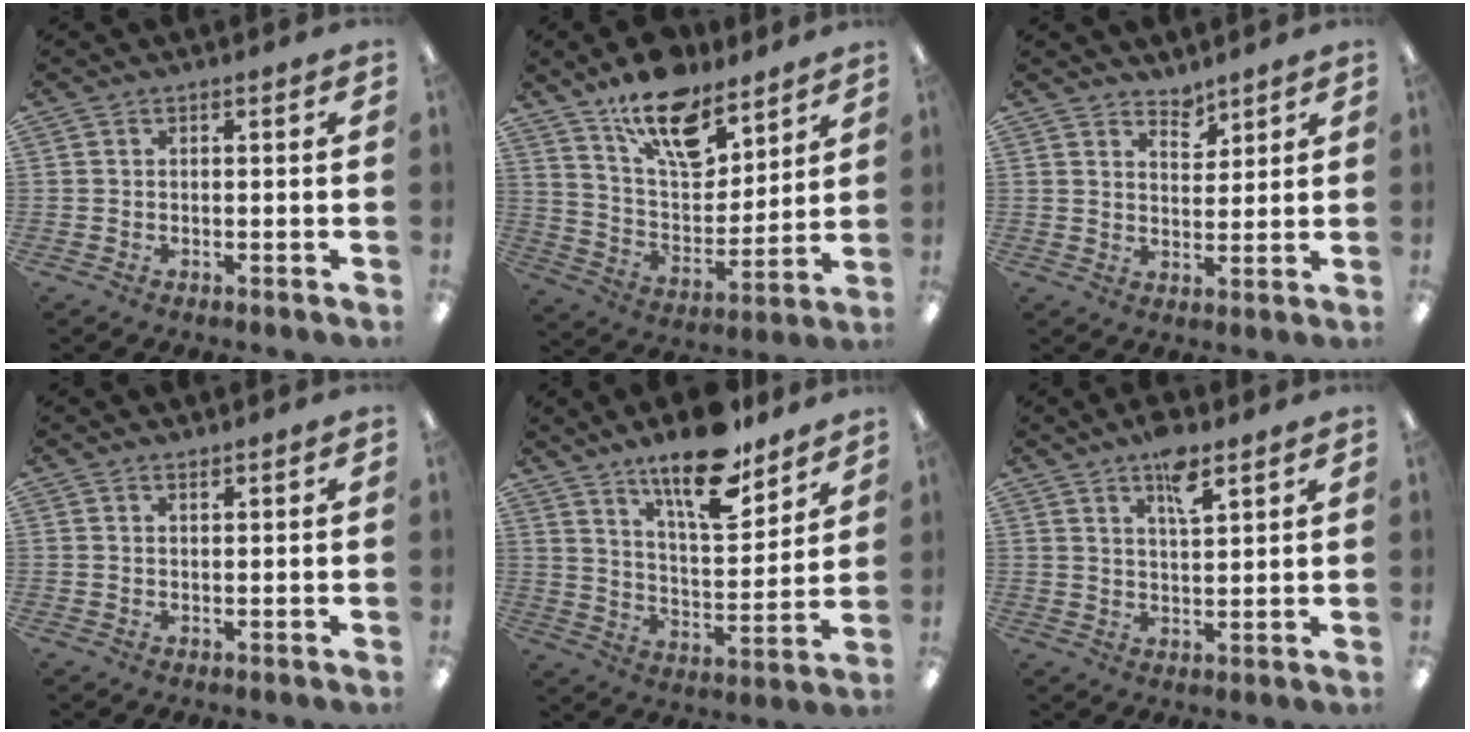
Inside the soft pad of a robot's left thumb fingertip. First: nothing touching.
{"total": 16.7, "force": [12.1, 7.6, 8.7], "torque": [-0.141, -0.072, 0.213]}
{"total": 4.2, "force": [3.9, 1.5, 0.4], "torque": [0.007, -0.031, 0.070]}
{"total": 0.9, "force": [0.9, 0.1, 0.1], "torque": [-0.003, -0.001, 0.018]}
{"total": 17.0, "force": [12.7, 5.4, 9.9], "torque": [-0.153, -0.079, 0.212]}
{"total": 7.2, "force": [4.9, 2.3, 4.8], "torque": [-0.067, -0.025, 0.079]}